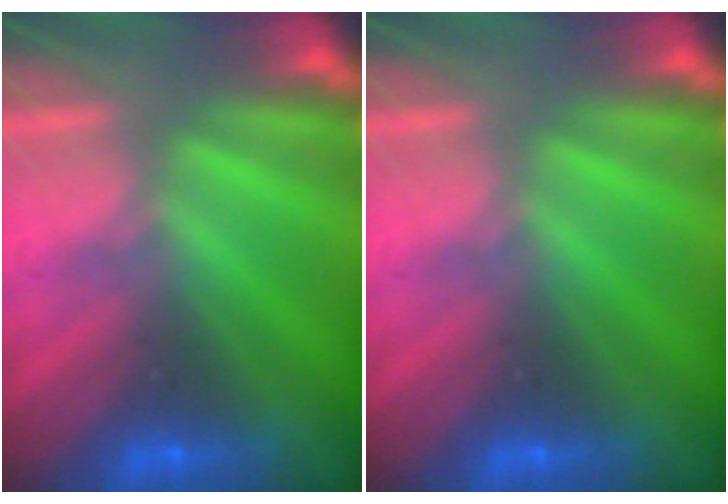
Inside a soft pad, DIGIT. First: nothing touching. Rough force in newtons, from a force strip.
{"total": 0.0}